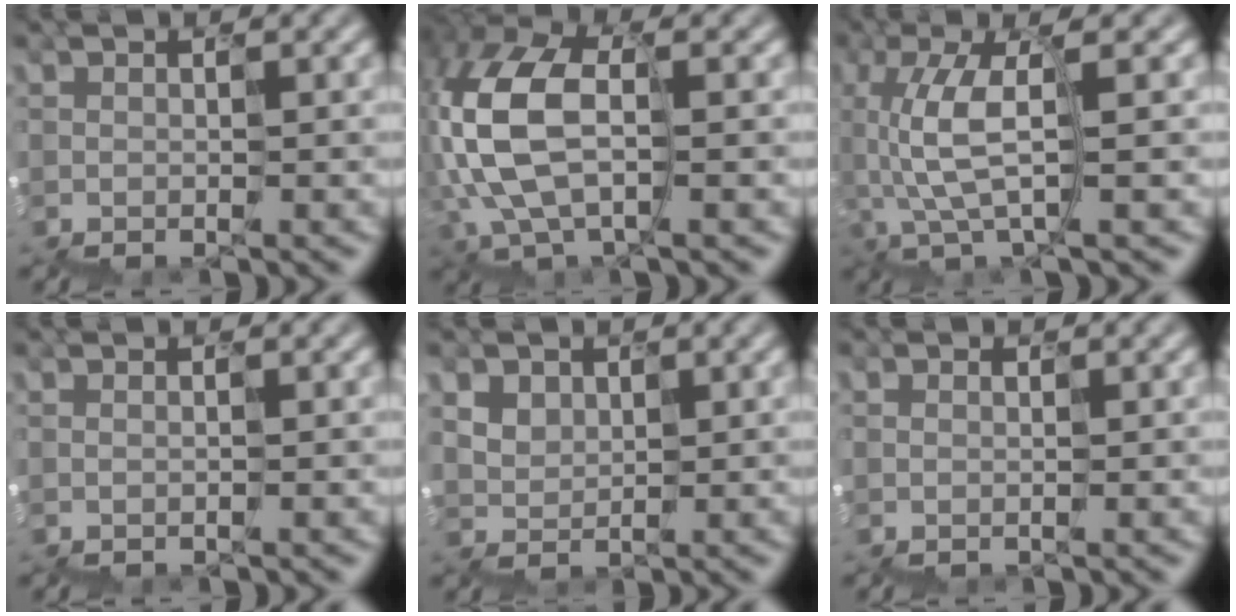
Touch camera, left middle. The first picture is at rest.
{"total": 5.4, "force": [0.0, 3.1, 4.4], "torque": [-0.156, 0.011, -0.008]}
{"total": 2.8, "force": [-1.4, 0.4, 2.3], "torque": [-0.094, 0.005, -0.038]}
{"total": 0.0}
{"total": 2.9, "force": [2.0, 1.3, -1.5], "torque": [-0.005, 0.019, 0.038]}
{"total": 0.8, "force": [0.0, -0.2, -0.8], "torque": [0.007, 0.001, 0.000]}